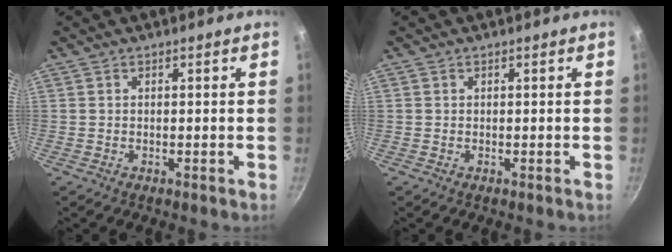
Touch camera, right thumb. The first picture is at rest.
{"total": 0.0}